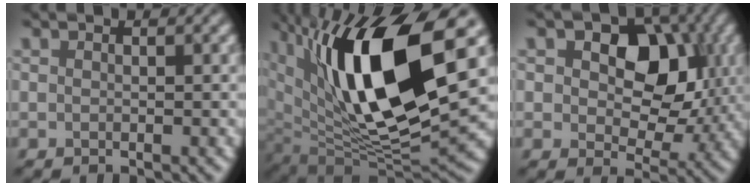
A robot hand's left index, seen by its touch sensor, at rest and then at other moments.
{"total": 14.7, "force": [4.4, 5.8, 12.8], "torque": [-0.203, -0.010, 0.076]}
{"total": 8.7, "force": [1.7, 6.1, 6.0], "torque": [-0.089, -0.004, 0.020]}